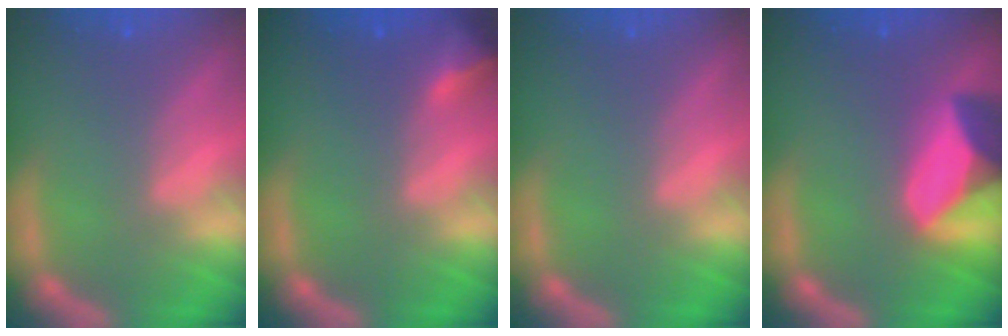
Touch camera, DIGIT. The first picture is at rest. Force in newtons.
{"total": 2.4}
{"total": 0.0}
{"total": 10.0}